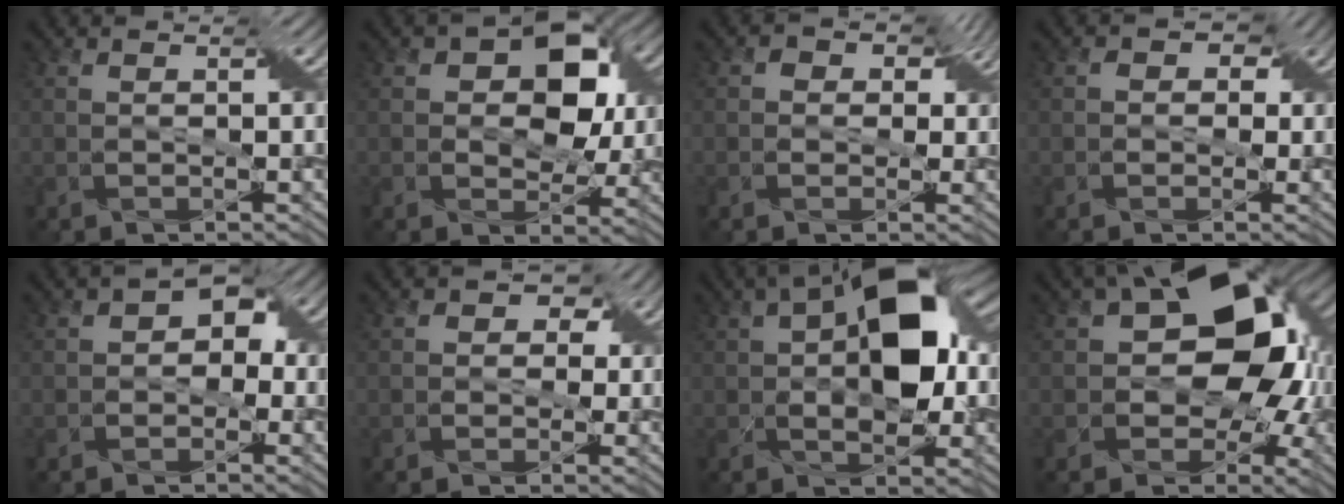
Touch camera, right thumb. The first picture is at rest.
{"total": 8.8, "force": [2.1, 5.7, 6.4], "torque": [-0.086, 0.006, 0.025]}
{"total": 4.3, "force": [0.9, 3.6, 2.2], "torque": [-0.030, 0.008, -0.005]}
{"total": 3.0, "force": [0.4, 2.6, 1.4], "torque": [-0.014, 0.005, -0.009]}
{"total": 3.9, "force": [-0.2, 3.1, 2.4], "torque": [-0.014, 0.008, -0.014]}
{"total": 3.6, "force": [0.6, 3.1, 1.7], "torque": [-0.012, 0.006, -0.012]}
{"total": 12.3, "force": [1.7, 6.6, 10.2], "torque": [-0.168, 0.015, 0.020]}
{"total": 14.6, "force": [1.9, 9.6, 10.9], "torque": [-0.146, 0.000, 0.023]}